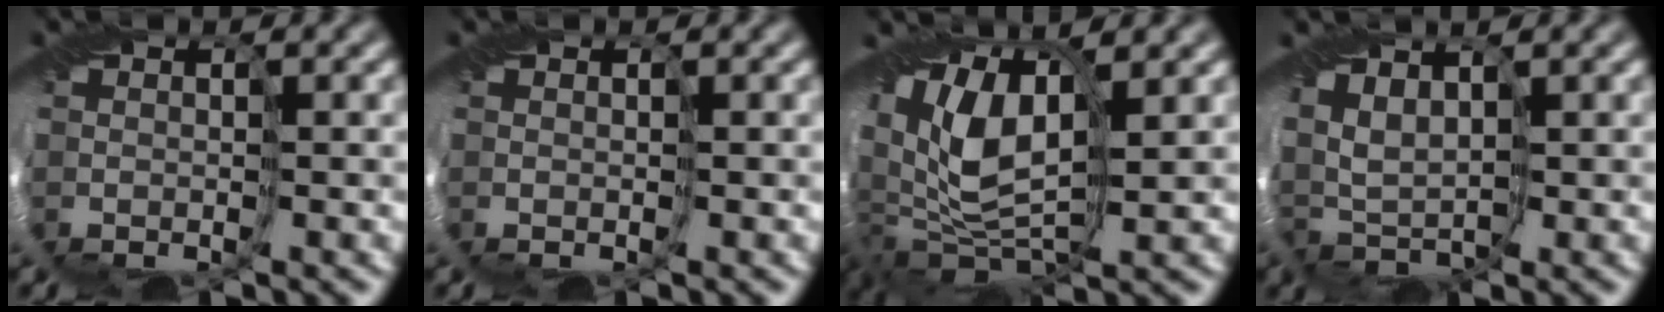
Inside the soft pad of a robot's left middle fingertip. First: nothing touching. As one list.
[{"total": 0.0}, {"total": 10.2, "force": [1.4, 5.5, 8.4], "torque": [-0.188, 0.000, 0.019]}, {"total": 3.0, "force": [0.9, 1.9, 2.2], "torque": [-0.057, 0.001, 0.013]}]